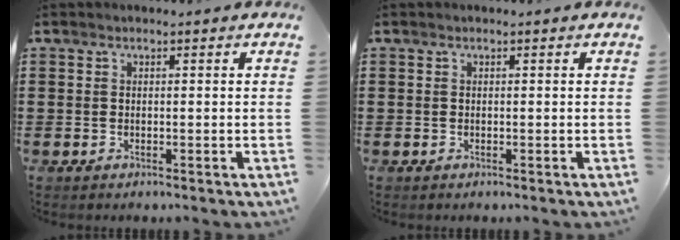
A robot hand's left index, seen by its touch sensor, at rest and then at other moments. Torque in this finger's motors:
{"motor_torque": [-0.05, 0.08, 0.00, 0.00]}